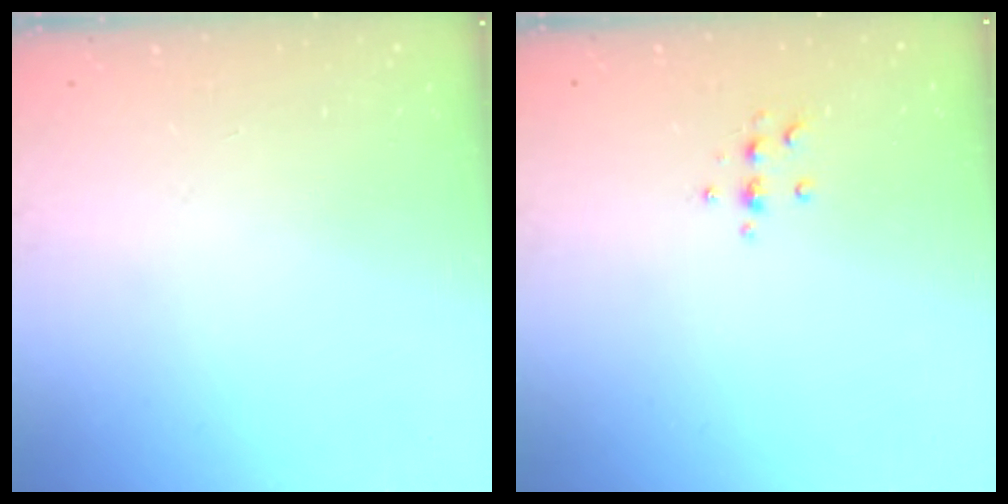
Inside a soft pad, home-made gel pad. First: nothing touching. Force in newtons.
{"total": 5.4, "press": 5.2, "slide": 1.4}